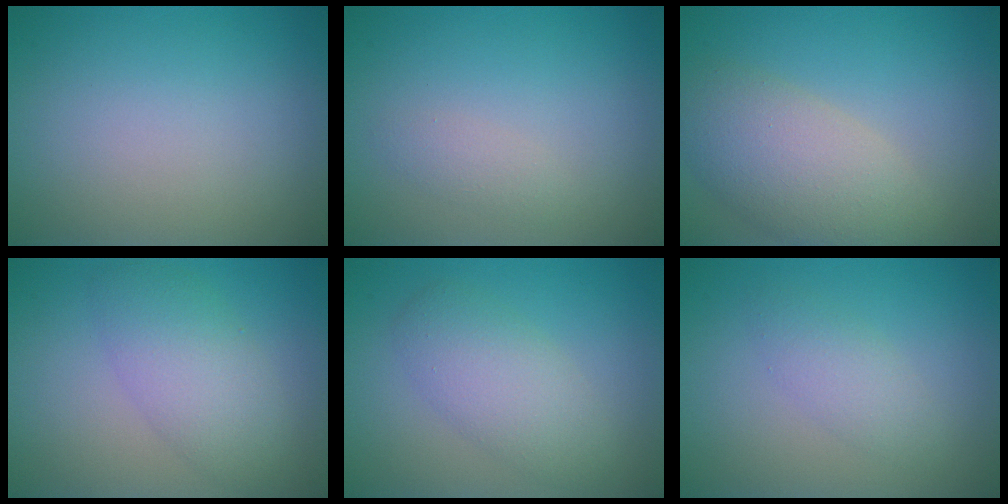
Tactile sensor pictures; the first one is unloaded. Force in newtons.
{"total": 1.2, "press": 1.2, "slide": 0.0}
{"total": 6.3, "press": 6.3, "slide": 0.5}
{"total": 4.5, "press": 4.5, "slide": 0.2}
{"total": 4.1, "press": 4.1, "slide": 0.1}
{"total": 2.0, "press": 2.0, "slide": 0.1}